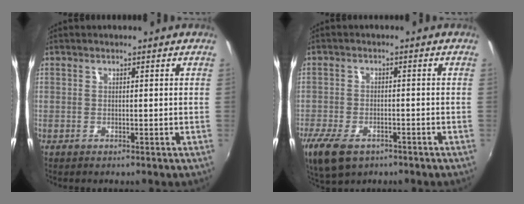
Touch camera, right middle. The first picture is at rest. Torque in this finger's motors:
{"motor_torque": [1.17, -0.97, 0.11, 0.08]}